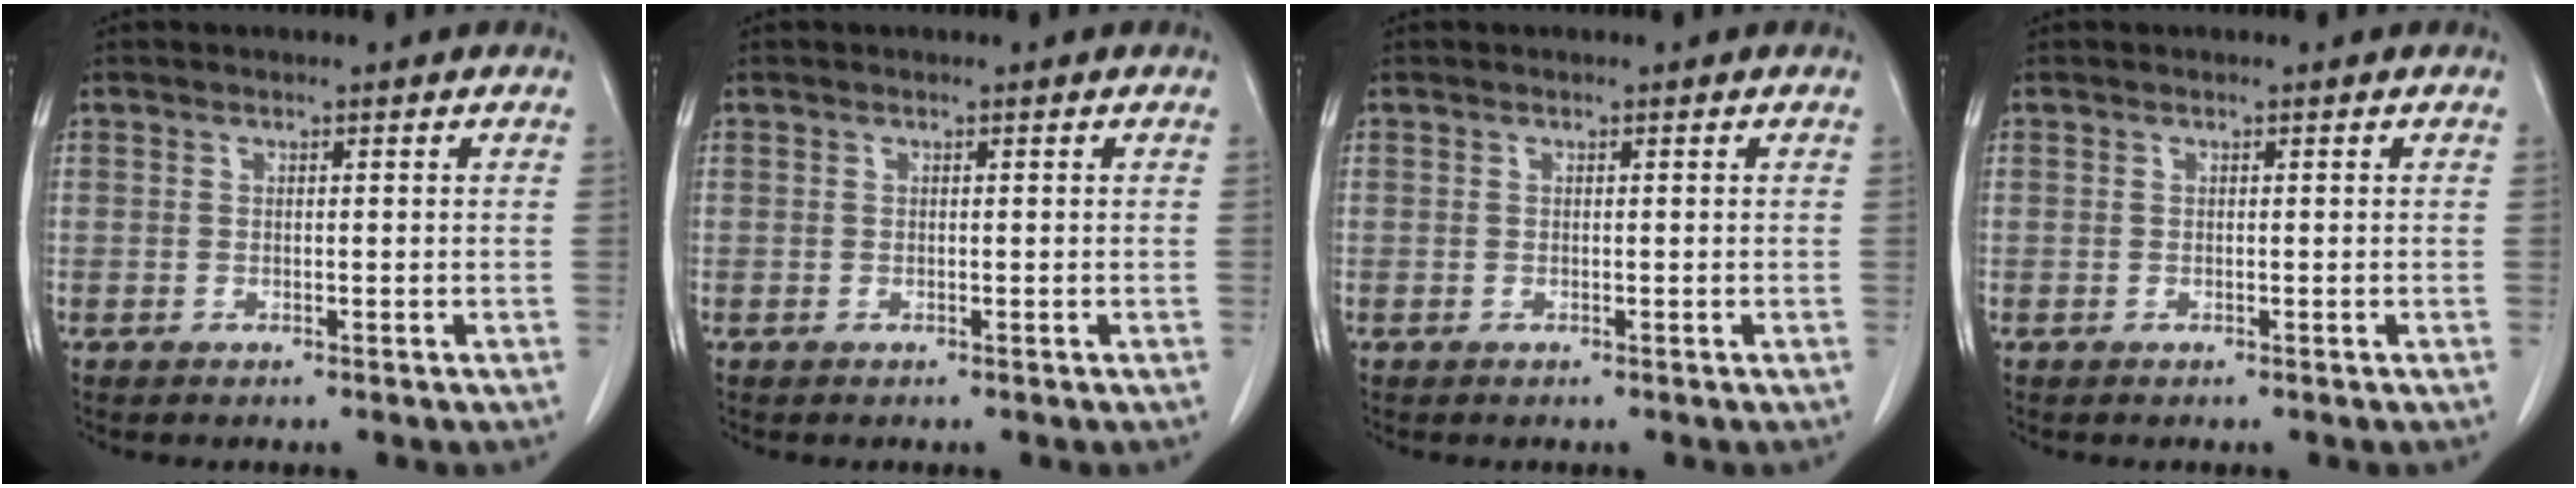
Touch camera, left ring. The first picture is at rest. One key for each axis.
{"total": 0.0}
{"total": 0.0}
{"total": 0.0}